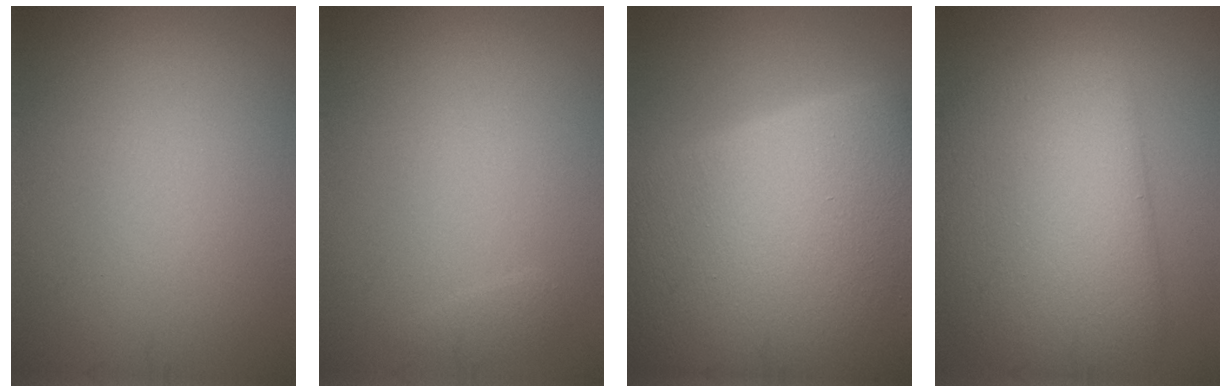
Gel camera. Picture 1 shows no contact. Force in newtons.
{"total": 0.6, "press": 0.6, "slide": 0.1}
{"total": 20.8, "press": 20.8, "slide": 1.0}
{"total": 10.3, "press": 10.3, "slide": 0.3}